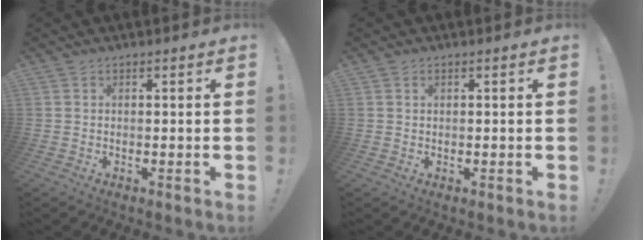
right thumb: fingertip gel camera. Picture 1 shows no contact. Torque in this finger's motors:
{"motor_torque": [0.08, 0.15, -0.01, -0.05, -0.01]}